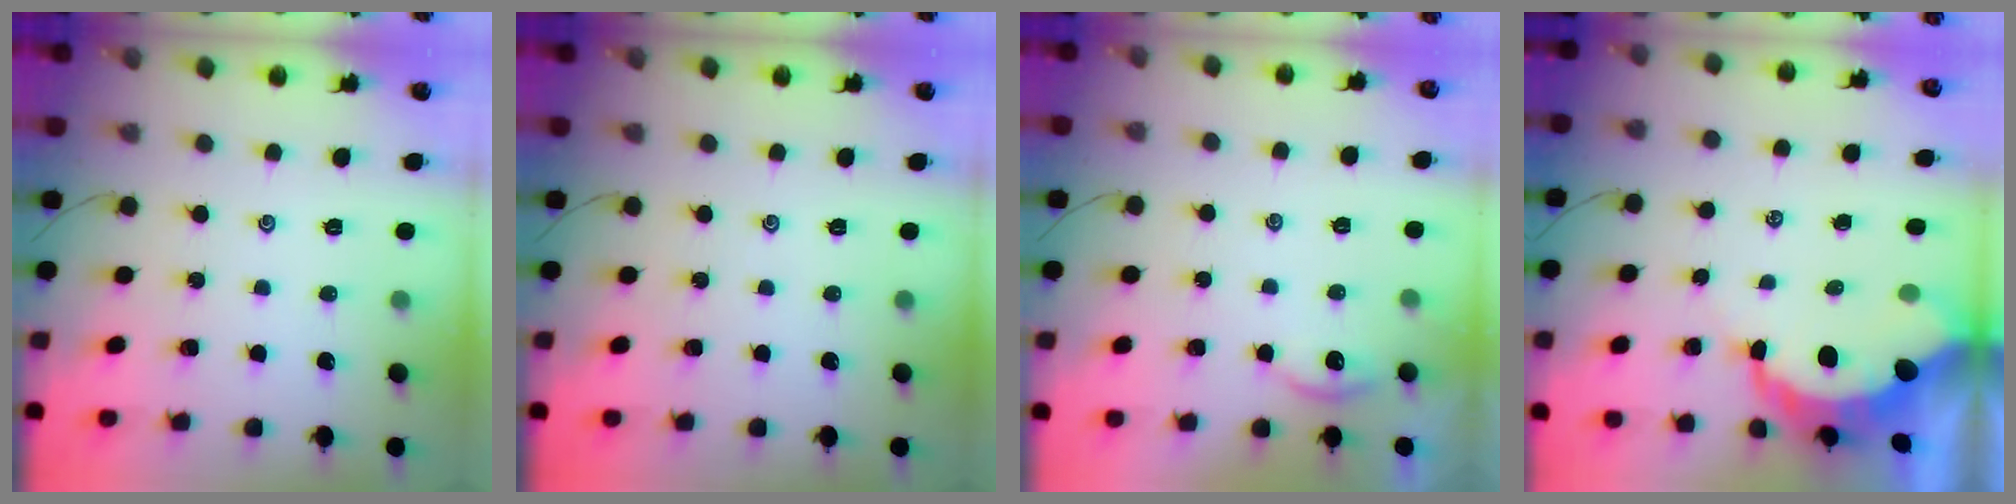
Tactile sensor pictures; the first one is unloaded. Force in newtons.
{"total": 0.0}
{"total": 1.9, "press": 1.9, "slide": 0.2}
{"total": 9.5, "press": 9.5, "slide": 0.8}